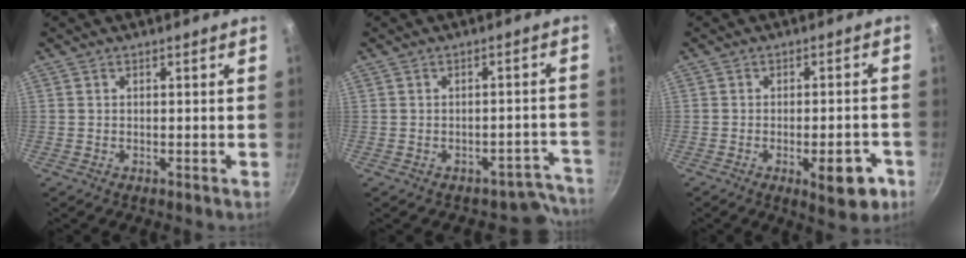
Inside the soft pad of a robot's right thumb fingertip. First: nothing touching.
{"total": 6.4, "force": [-5.0, 3.9, 0.7], "torque": [0.062, 0.059, -0.049]}
{"total": 8.9, "force": [-3.7, 3.5, 7.3], "torque": [-0.066, 0.019, -0.041]}